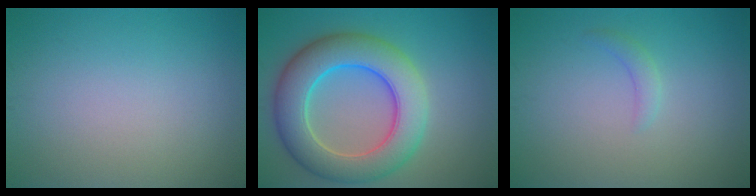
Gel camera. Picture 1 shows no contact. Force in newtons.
{"total": 9.3, "press": 9.3, "slide": 0.3}
{"total": 1.2, "press": 1.2, "slide": 0.1}